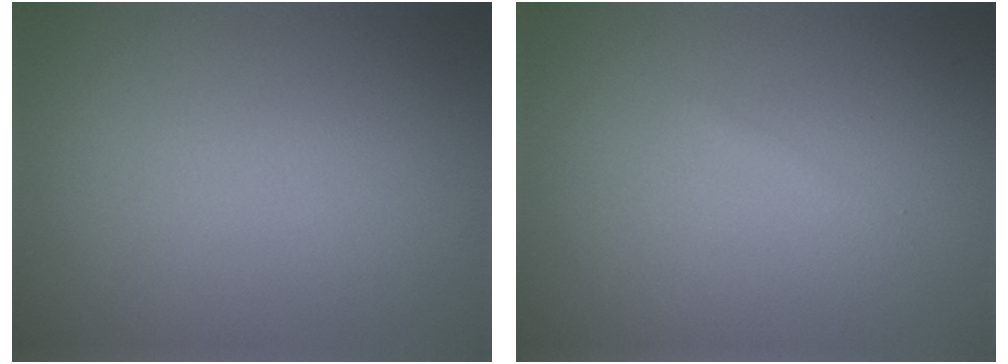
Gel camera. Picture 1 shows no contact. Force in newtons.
{"total": 0.6, "press": 0.6, "slide": 0.0}